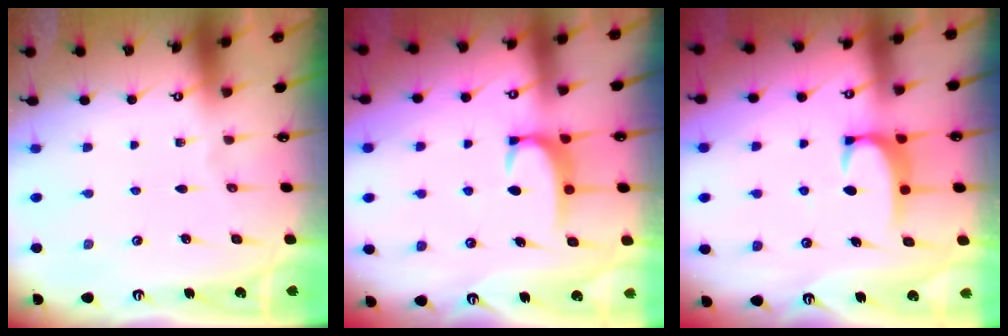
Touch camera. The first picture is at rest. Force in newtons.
{"total": 2.6, "press": 2.6, "slide": 0.4}
{"total": 1.9, "press": 1.8, "slide": 0.6}